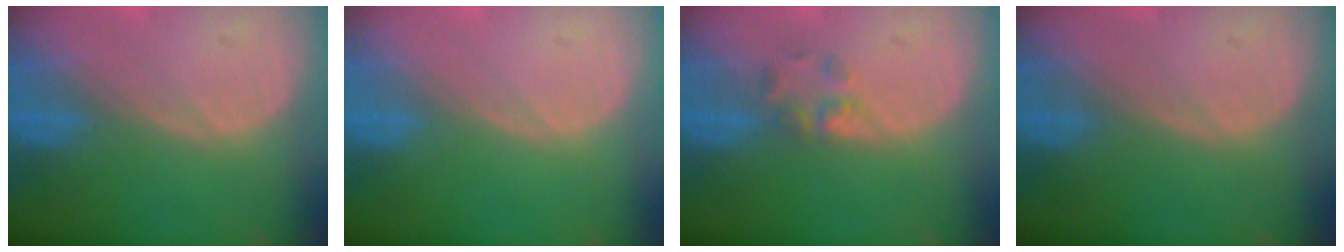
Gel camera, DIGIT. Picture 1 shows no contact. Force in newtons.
{"total": 0.0}
{"total": 2.3, "press": 2.2, "slide": 0.8}
{"total": 0.0}